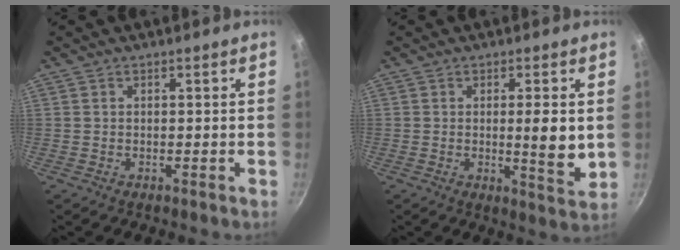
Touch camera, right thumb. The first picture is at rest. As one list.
[{"total": 7.4, "force": [0.5, 1.3, 7.3], "torque": [-0.113, -0.019, 0.009]}]